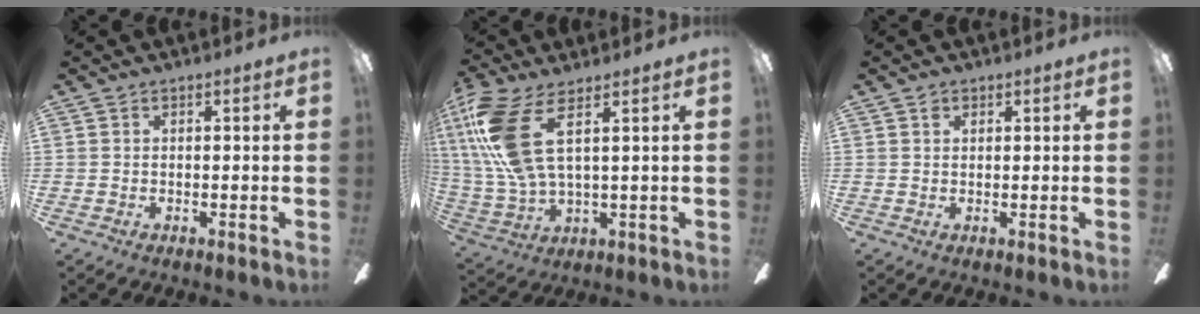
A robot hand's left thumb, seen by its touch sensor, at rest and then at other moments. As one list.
[{"total": 15.9, "force": [6.2, 6.0, 13.3], "torque": [-0.303, -0.023, 0.107]}, {"total": 1.4, "force": [0.8, 1.1, 0.5], "torque": [-0.003, 0.001, 0.013]}]